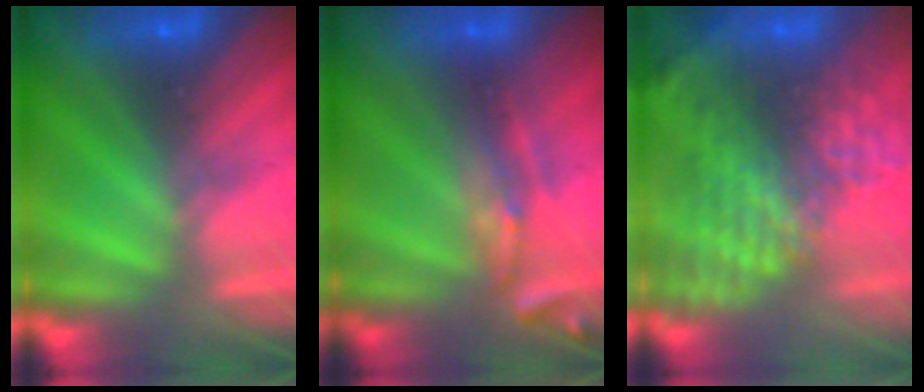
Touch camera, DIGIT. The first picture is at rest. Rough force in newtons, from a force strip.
{"total": 2.5}
{"total": 12.7}